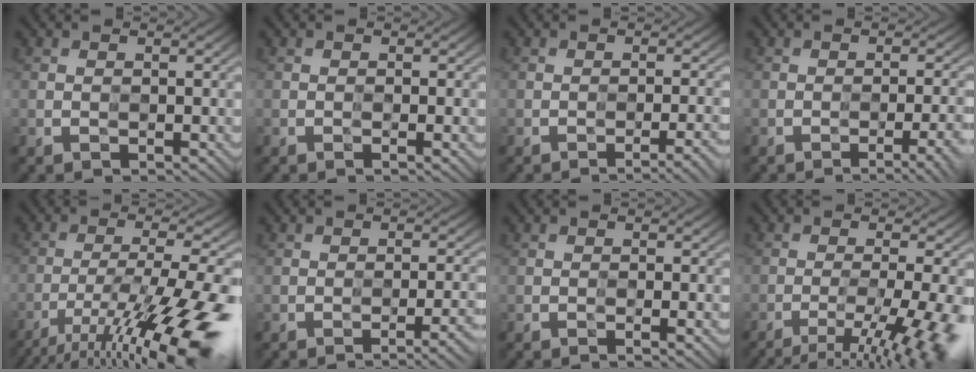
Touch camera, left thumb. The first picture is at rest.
{"total": 1.2, "force": [-0.3, 0.1, 1.2], "torque": [-0.020, -0.002, -0.006]}
{"total": 3.6, "force": [-2.1, 0.5, 2.8], "torque": [-0.038, 0.011, -0.037]}
{"total": 5.3, "force": [-2.8, 1.1, 4.4], "torque": [-0.057, 0.006, -0.036]}
{"total": 16.3, "force": [-10.0, 3.2, 12.5], "torque": [-0.225, -0.012, -0.158]}
{"total": 3.9, "force": [-2.1, 0.7, 3.3], "torque": [-0.042, 0.010, -0.035]}
{"total": 1.5, "force": [-0.4, 0.1, 1.5], "torque": [-0.025, -0.001, -0.008]}
{"total": 10.6, "force": [-5.8, 2.0, 8.6], "torque": [-0.133, 0.000, -0.080]}